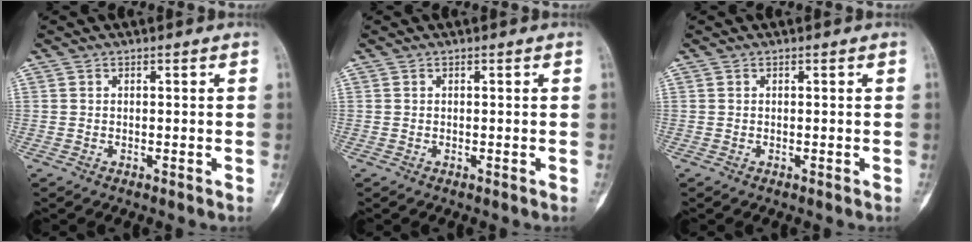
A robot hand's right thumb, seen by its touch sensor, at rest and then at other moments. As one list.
[{"total": 0.0}, {"total": 0.0}]